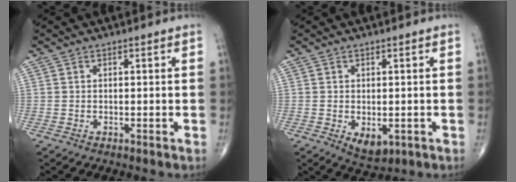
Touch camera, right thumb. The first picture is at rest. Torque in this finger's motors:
{"motor_torque": [0.03, 0.23, -0.09, -0.08, 0.02]}